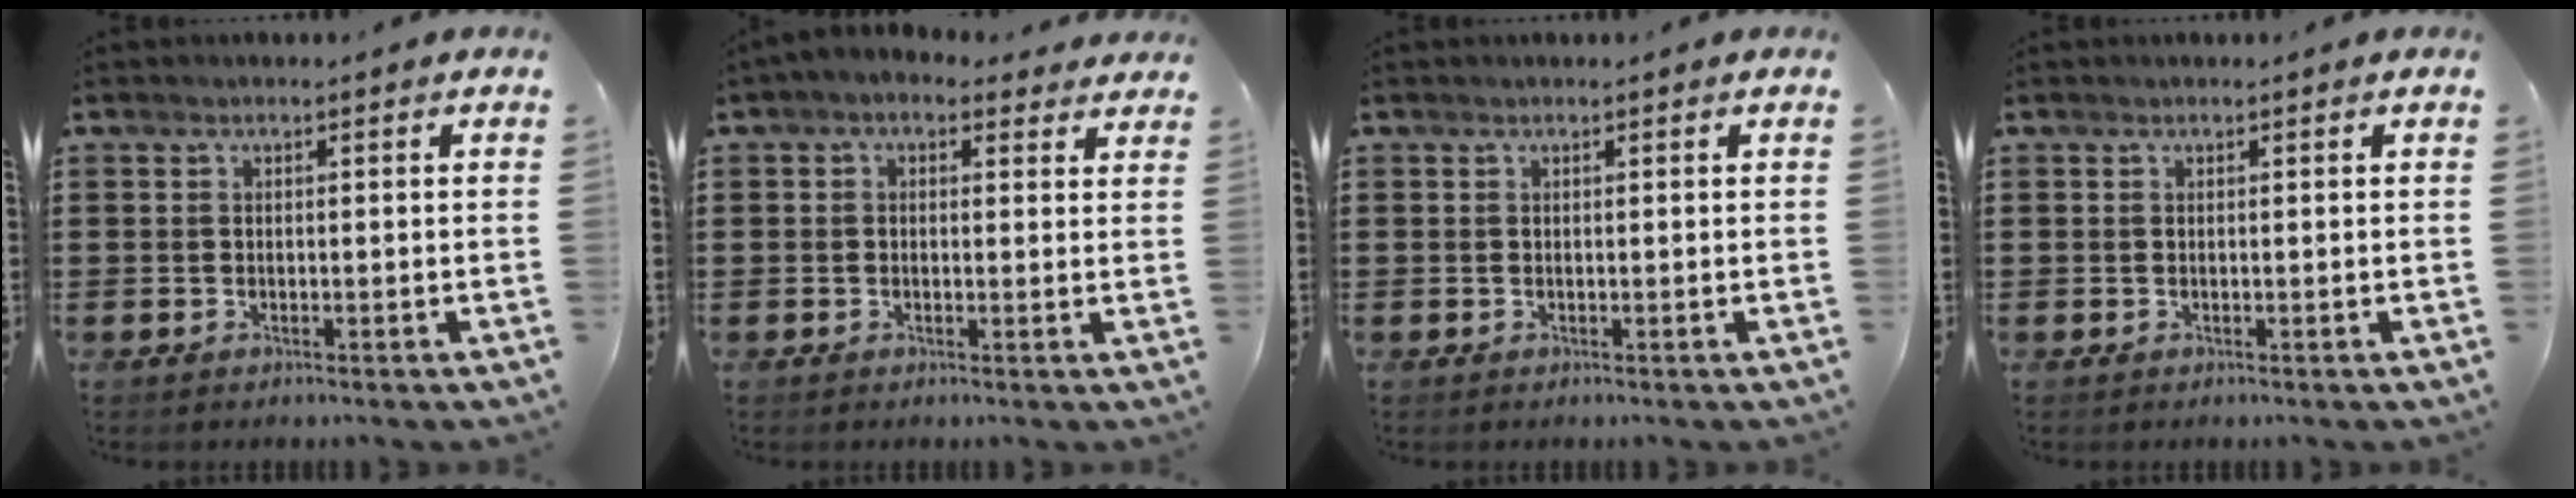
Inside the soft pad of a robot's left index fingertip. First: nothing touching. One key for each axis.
{"total": 2.1, "fx": 1.1, "fy": 1.3, "fz": 1.2, "tx": -0.028, "ty": 0.003, "tz": 0.019}
{"total": 0.0}
{"total": 0.0}